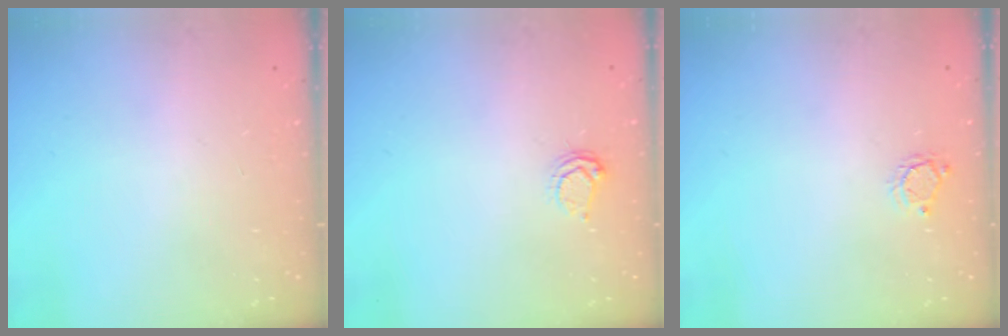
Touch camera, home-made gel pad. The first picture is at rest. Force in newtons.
{"total": 3.1, "press": 3.0, "slide": 0.5}
{"total": 3.5, "press": 3.5, "slide": 0.3}